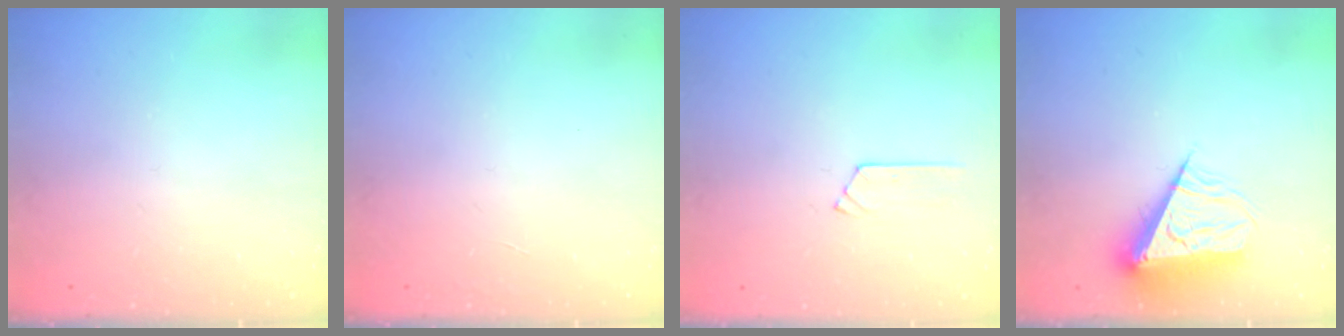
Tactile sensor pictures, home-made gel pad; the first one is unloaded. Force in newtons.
{"total": 0.0}
{"total": 6.1, "press": 6.0, "slide": 0.7}
{"total": 9.2, "press": 9.2, "slide": 0.2}